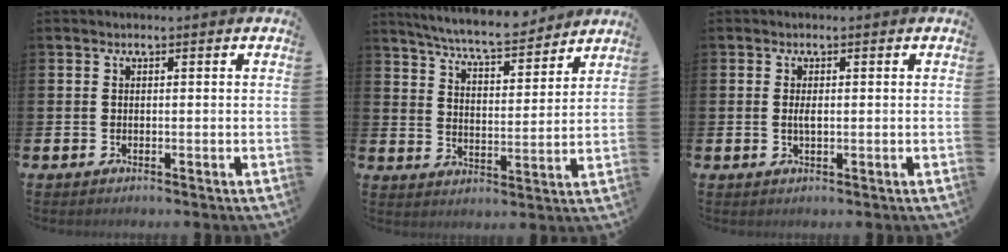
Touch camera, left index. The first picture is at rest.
{"total": 7.4, "force": [7.0, 0.5, 2.2], "torque": [-0.065, -0.047, 0.121]}
{"total": 1.3, "force": [0.0, 0.5, 1.2], "torque": [-0.021, 0.001, -0.002]}